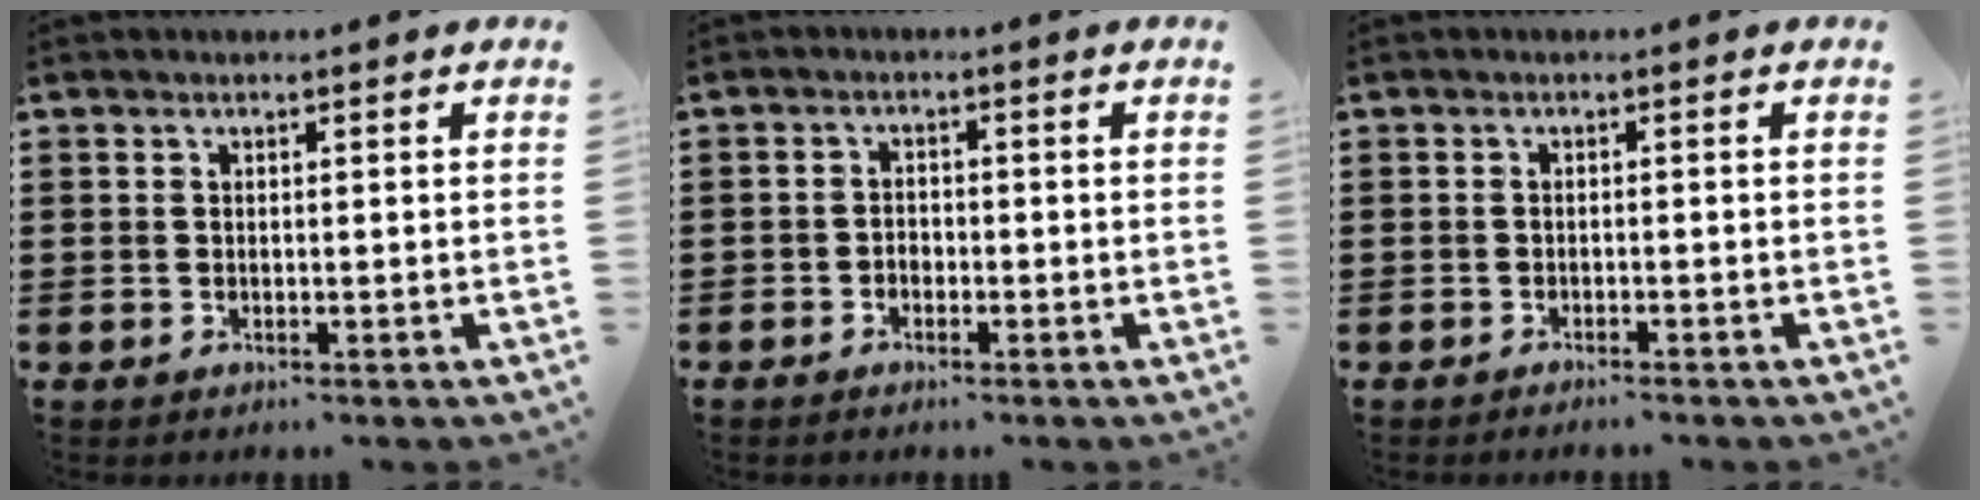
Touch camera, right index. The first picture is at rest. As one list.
[{"total": 1.5, "force": [-1.0, 0.9, 0.5], "torque": [-0.014, 0.002, -0.021]}, {"total": 0.9, "force": [-0.9, -0.1, 0.1], "torque": [-0.006, -0.002, -0.018]}]